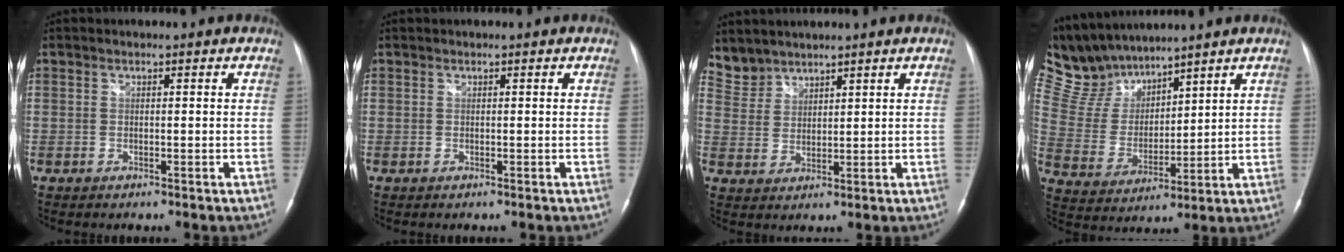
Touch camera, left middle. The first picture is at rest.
{"total": 0.0}
{"total": 4.6, "force": [4.2, 1.6, -0.5], "torque": [0.010, 0.009, 0.094]}
{"total": 10.3, "force": [9.7, 2.7, 2.1], "torque": [-0.065, 0.019, 0.208]}